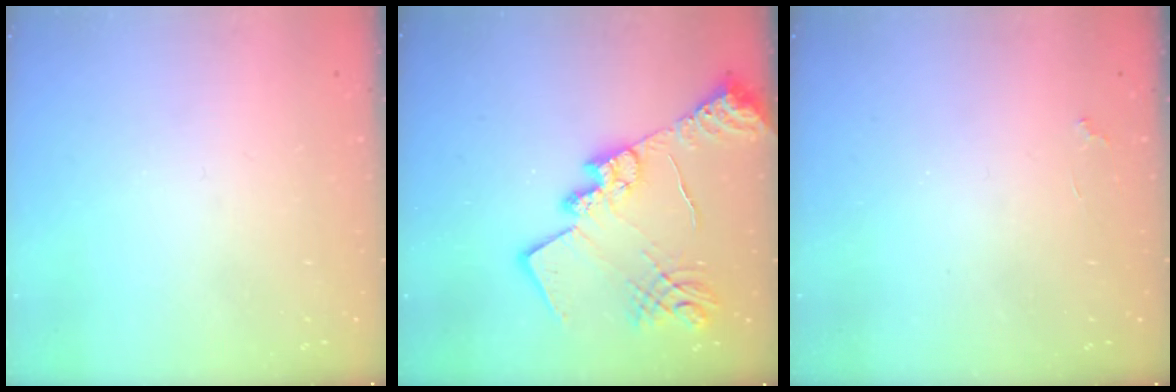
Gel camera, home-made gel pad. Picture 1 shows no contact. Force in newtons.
{"total": 19.4, "press": 19.4, "slide": 1.9}
{"total": 2.0, "press": 1.9, "slide": 0.4}